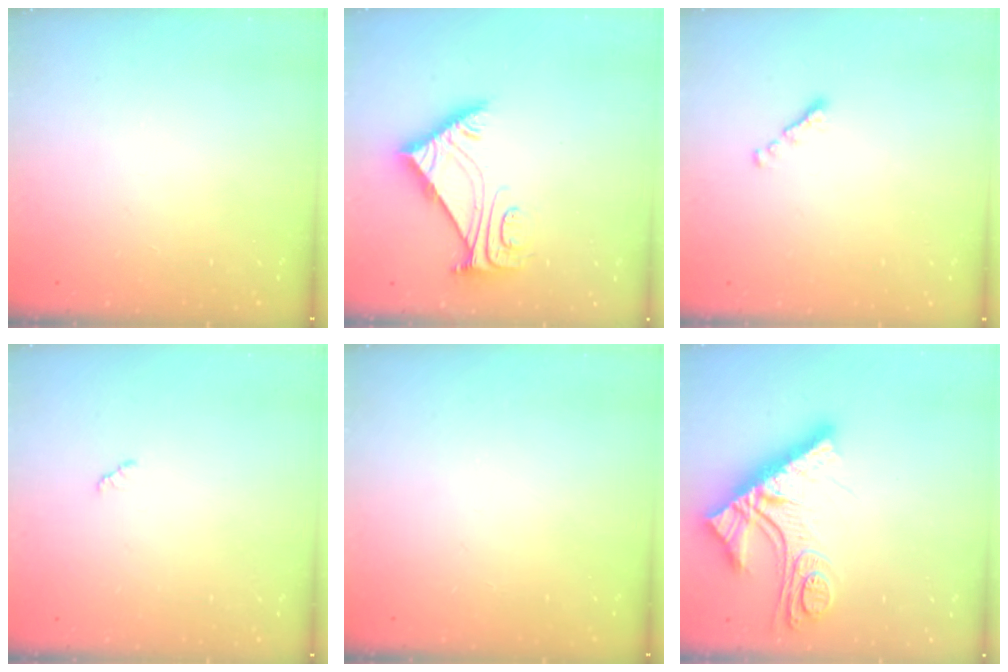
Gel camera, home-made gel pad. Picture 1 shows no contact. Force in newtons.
{"total": 8.0, "press": 8.0, "slide": 0.6}
{"total": 1.5, "press": 1.4, "slide": 0.5}
{"total": 2.1, "press": 2.1, "slide": 0.3}
{"total": 0.0}
{"total": 15.8, "press": 15.8, "slide": 0.6}